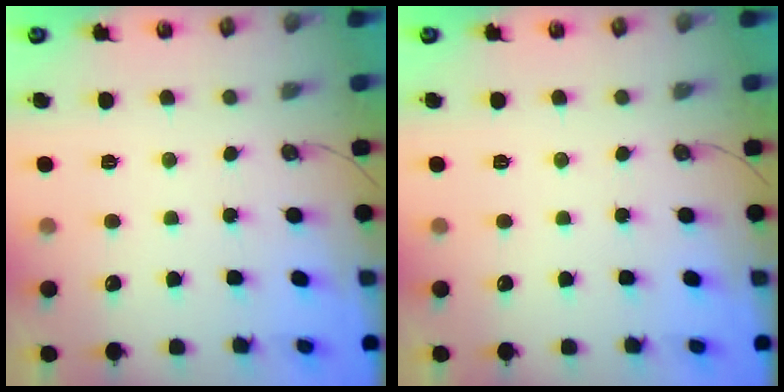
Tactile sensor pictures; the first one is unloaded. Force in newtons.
{"total": 0.0}